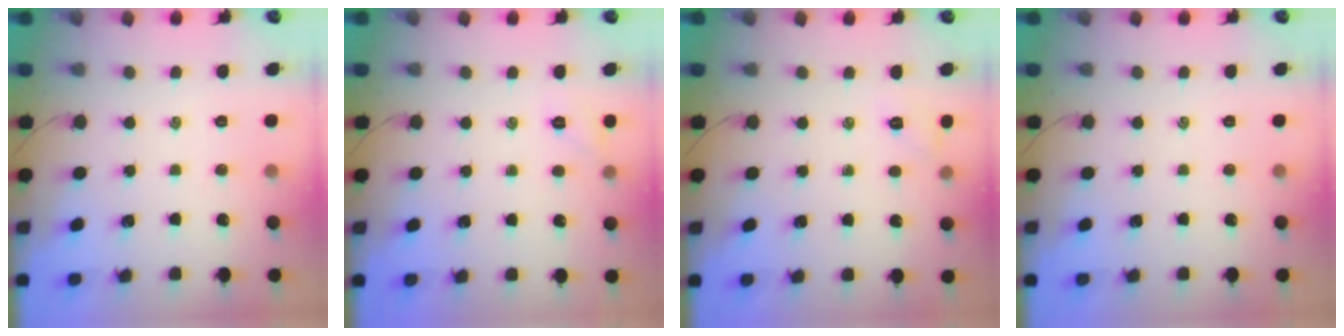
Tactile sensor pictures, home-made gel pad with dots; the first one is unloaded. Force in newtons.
{"total": 5.7, "press": 5.5, "slide": 1.4}
{"total": 5.1, "press": 4.9, "slide": 1.5}
{"total": 0.0}